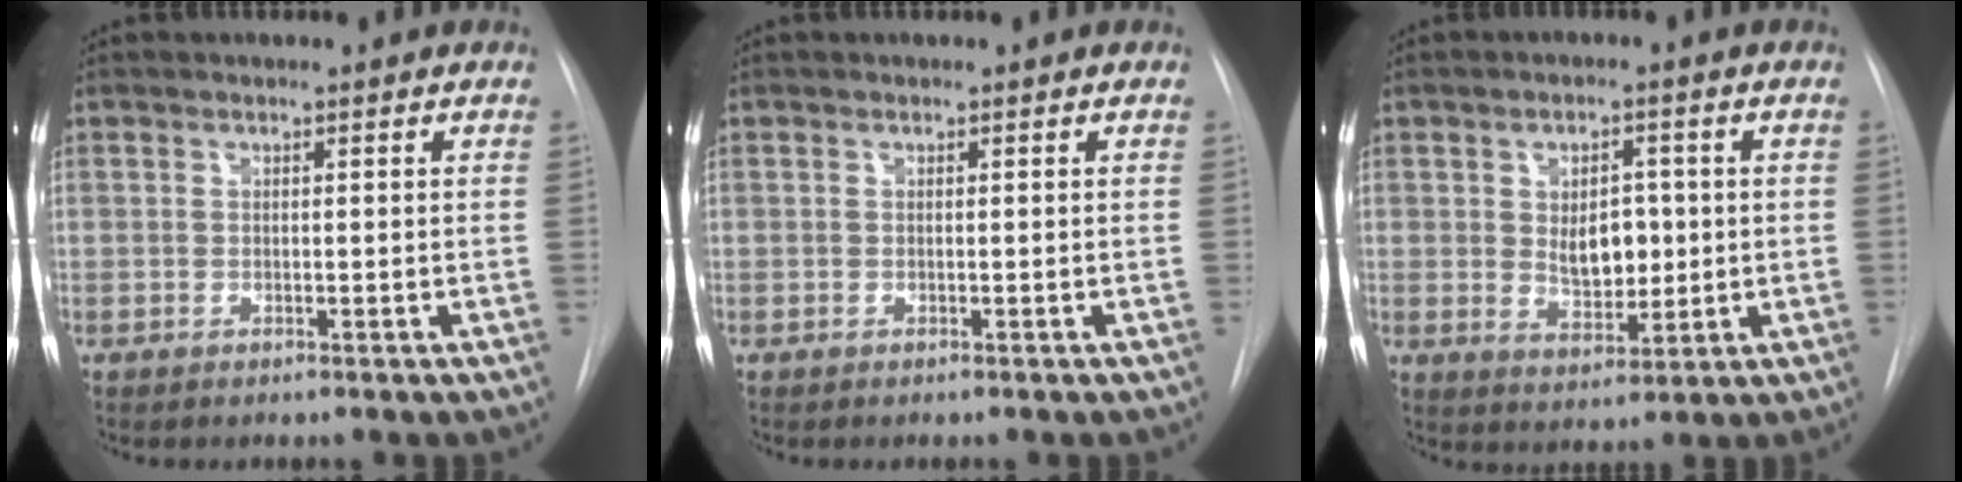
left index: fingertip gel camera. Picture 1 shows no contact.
{"total": 0.0}
{"total": 6.2, "force": [-0.3, 3.6, 5.1], "torque": [-0.076, -0.005, 0.007]}